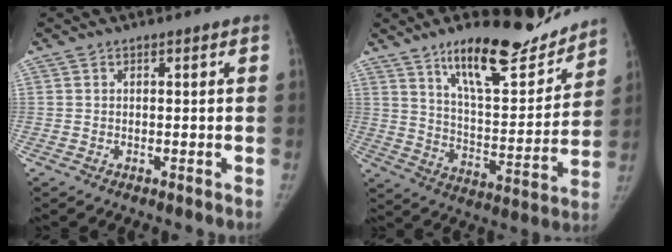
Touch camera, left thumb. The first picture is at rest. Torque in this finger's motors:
{"motor_torque": [0.72, -0.36, 1.29, -1.47, 0.28]}